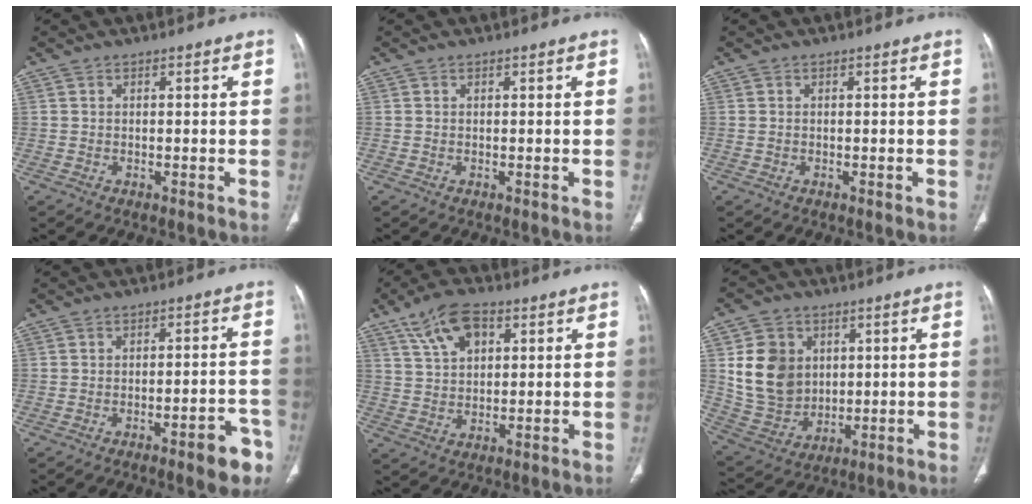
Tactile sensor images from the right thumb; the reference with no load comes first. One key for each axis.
{"total": 0.0}
{"total": 0.0}
{"total": 7.1, "fx": -4.1, "fy": 2.1, "fz": 5.4, "tx": -0.052, "ty": 0.027, "tz": -0.048}
{"total": 9.1, "fx": 4.5, "fy": 5.0, "fz": 6.1, "tx": -0.095, "ty": -0.004, "tz": 0.084}
{"total": 13.4, "fx": 3.2, "fy": 11.2, "fz": 6.8, "tx": -0.091, "ty": -0.011, "tz": 0.077}